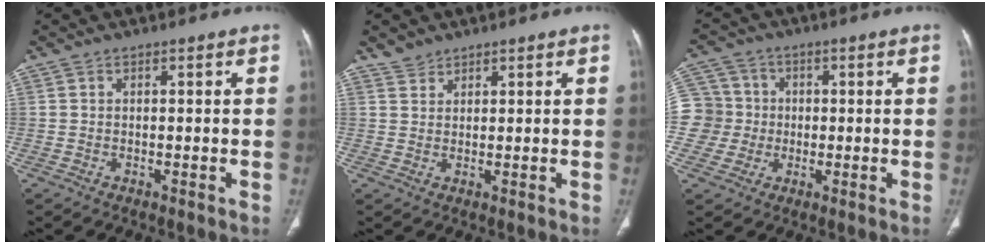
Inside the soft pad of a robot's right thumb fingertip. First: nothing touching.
{"total": 2.1, "force": [1.8, 1.0, -0.1], "torque": [0.012, -0.003, 0.033]}
{"total": 9.9, "force": [-0.7, 9.8, 1.5], "torque": [-0.013, 0.025, -0.012]}